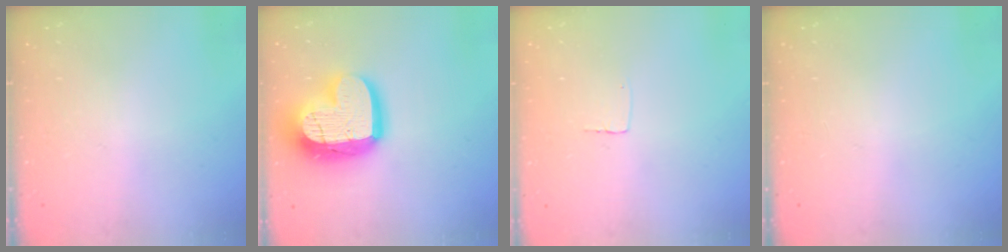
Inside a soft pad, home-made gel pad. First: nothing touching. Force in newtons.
{"total": 21.4, "press": 21.3, "slide": 1.7}
{"total": 2.6, "press": 2.6, "slide": 0.1}
{"total": 0.0}